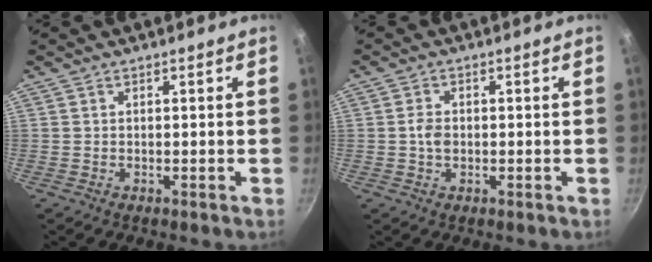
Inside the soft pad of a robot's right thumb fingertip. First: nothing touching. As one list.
[{"total": 2.9, "force": [-0.2, 2.0, 2.0], "torque": [-0.035, 0.006, -0.007]}]